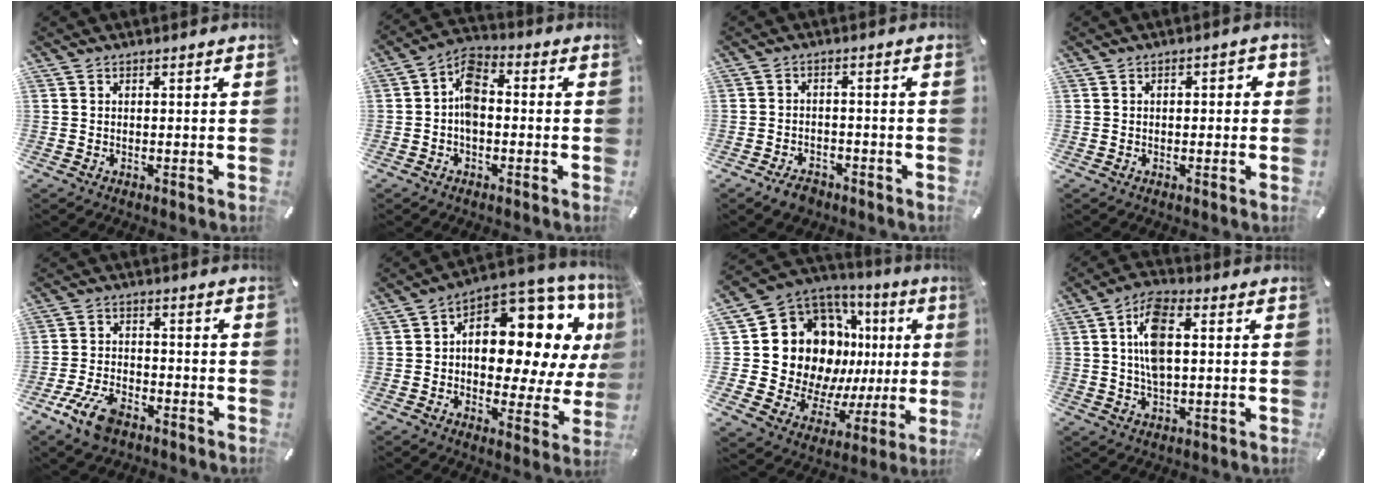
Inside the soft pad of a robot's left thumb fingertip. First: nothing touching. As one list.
[{"total": 7.4, "force": [-1.3, 4.9, 5.5], "torque": [-0.107, 0.020, -0.021]}, {"total": 3.8, "force": [-2.9, 2.0, 1.3], "torque": [-0.020, 0.017, -0.055]}, {"total": 1.9, "force": [-0.6, 1.2, 1.3], "torque": [-0.023, 0.009, -0.015]}, {"total": 9.1, "force": [-5.3, 4.8, 5.6], "torque": [-0.127, 0.015, -0.100]}, {"total": 13.8, "force": [6.1, 8.1, 9.3], "torque": [-0.121, -0.081, 0.101]}, {"total": 23.2, "force": [6.2, 17.1, 14.4], "torque": [-0.249, -0.063, 0.147]}, {"total": 10.4, "force": [1.6, 5.5, 8.7], "torque": [-0.170, 0.003, 0.024]}]